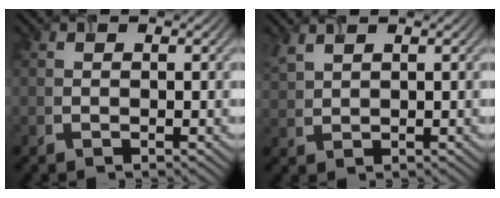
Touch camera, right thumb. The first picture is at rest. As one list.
[{"total": 2.4, "force": [2.0, 0.7, 1.2], "torque": [-0.041, 0.007, 0.049]}]